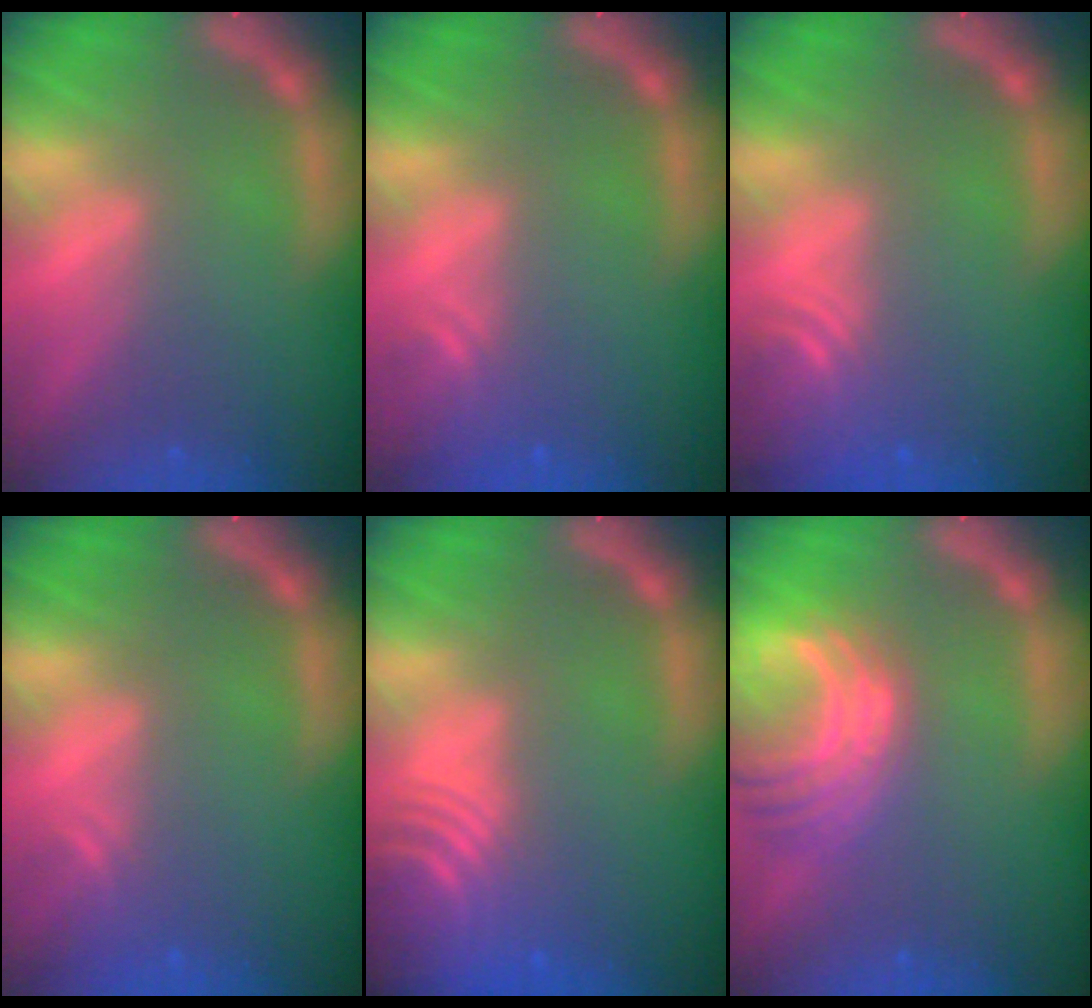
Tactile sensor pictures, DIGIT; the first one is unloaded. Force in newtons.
{"total": 1.9}
{"total": 4.0}
{"total": 1.5}
{"total": 9.6}
{"total": 7.6}